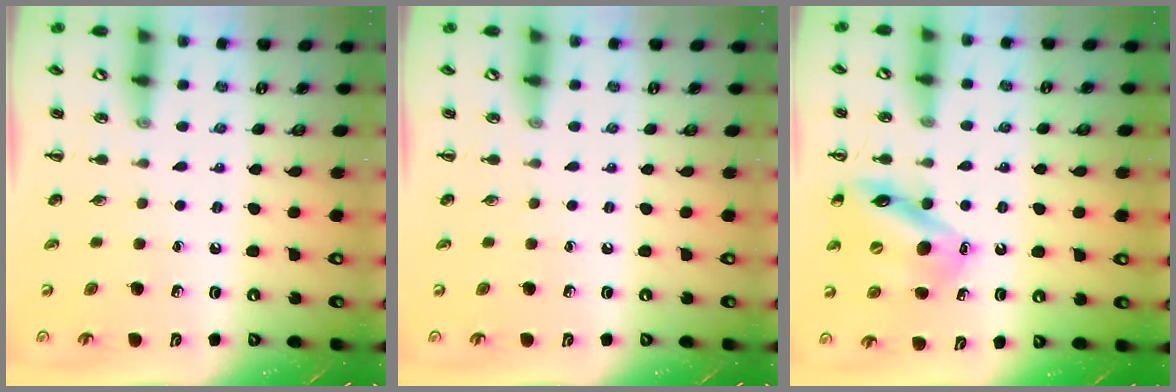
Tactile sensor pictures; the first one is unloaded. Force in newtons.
{"total": 0.0}
{"total": 13.9, "press": 13.5, "slide": 3.2}